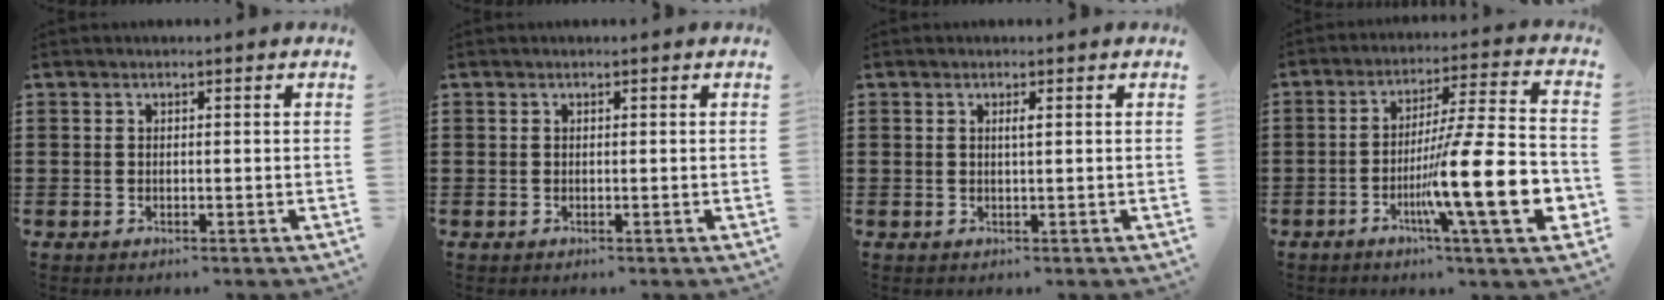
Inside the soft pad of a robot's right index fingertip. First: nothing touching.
{"total": 0.0}
{"total": 0.9, "force": [0.3, 0.0, 0.9], "torque": [-0.017, 0.000, 0.005]}
{"total": 18.3, "force": [-5.7, 2.7, 17.2], "torque": [-0.284, -0.007, -0.091]}